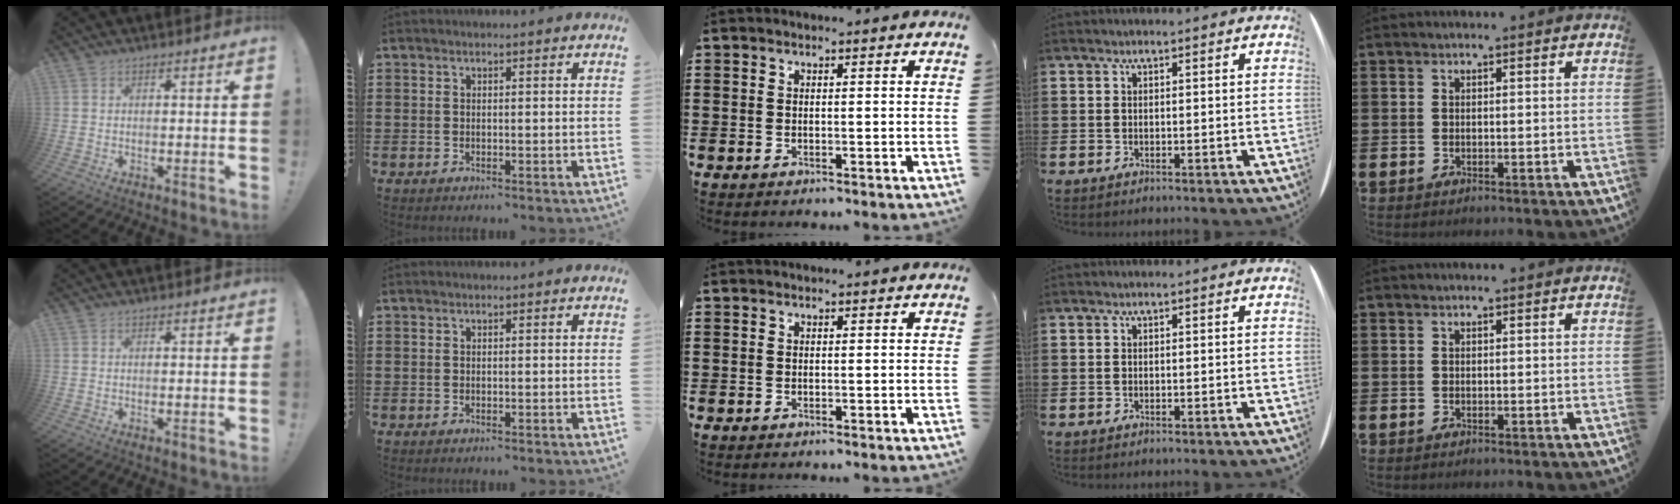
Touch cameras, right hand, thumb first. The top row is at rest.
{}